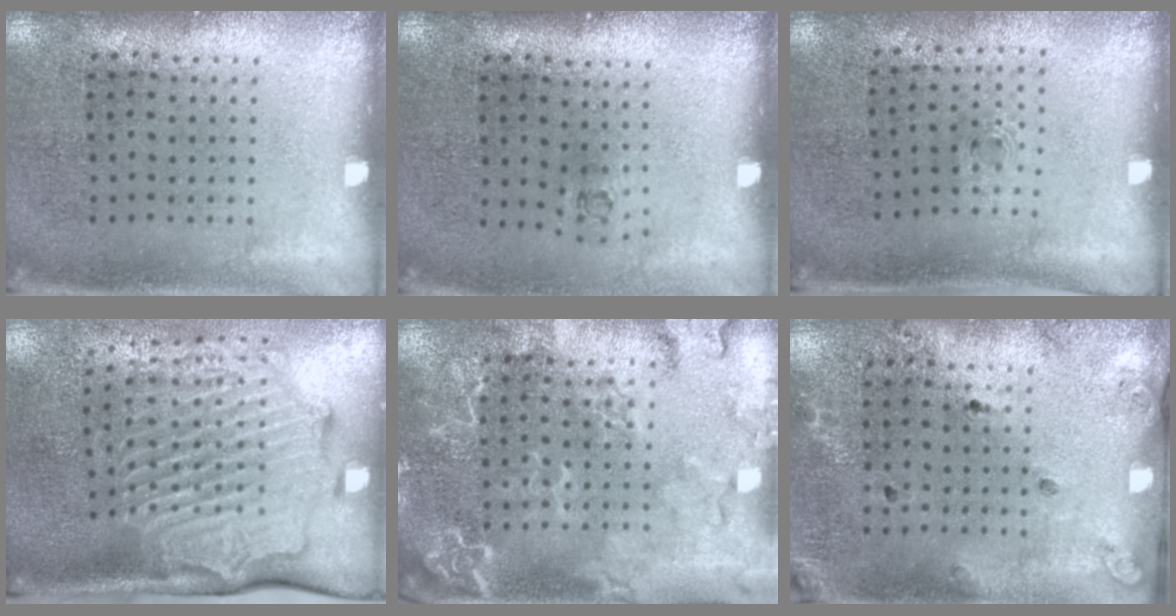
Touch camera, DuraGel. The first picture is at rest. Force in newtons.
{"total": 0.6, "press": 0.2, "slide": 0.5}
{"total": 0.6, "press": 0.3, "slide": 0.5}
{"total": 3.0, "press": 2.3, "slide": 2.0}
{"total": 2.5, "press": 2.4, "slide": 0.7}
{"total": 1.3, "press": 1.2, "slide": 0.6}